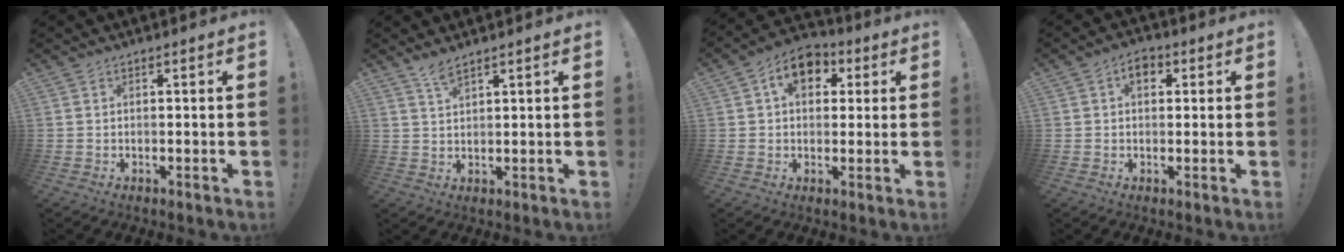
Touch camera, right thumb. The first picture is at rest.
{"total": 3.4, "force": [2.7, 0.5, 2.0], "torque": [-0.044, -0.010, 0.048]}
{"total": 9.6, "force": [3.4, 6.8, 5.8], "torque": [-0.091, 0.002, 0.064]}
{"total": 4.4, "force": [1.3, 2.9, 3.0], "torque": [-0.045, 0.005, 0.021]}